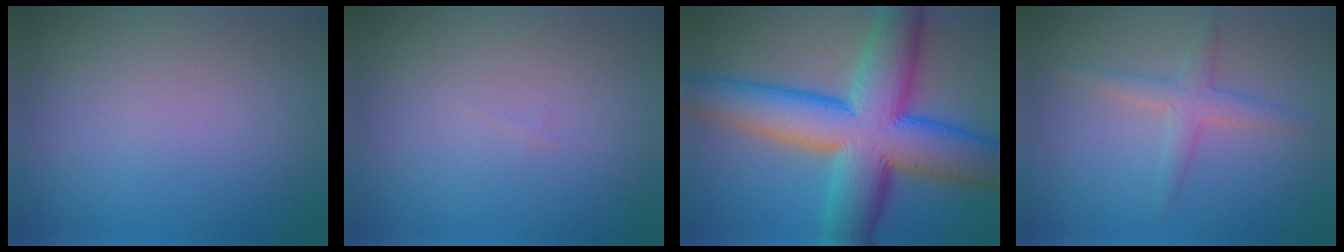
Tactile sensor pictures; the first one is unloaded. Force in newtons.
{"total": 0.0}
{"total": 14.2, "press": 14.2, "slide": 0.2}
{"total": 2.4, "press": 2.4, "slide": 0.0}